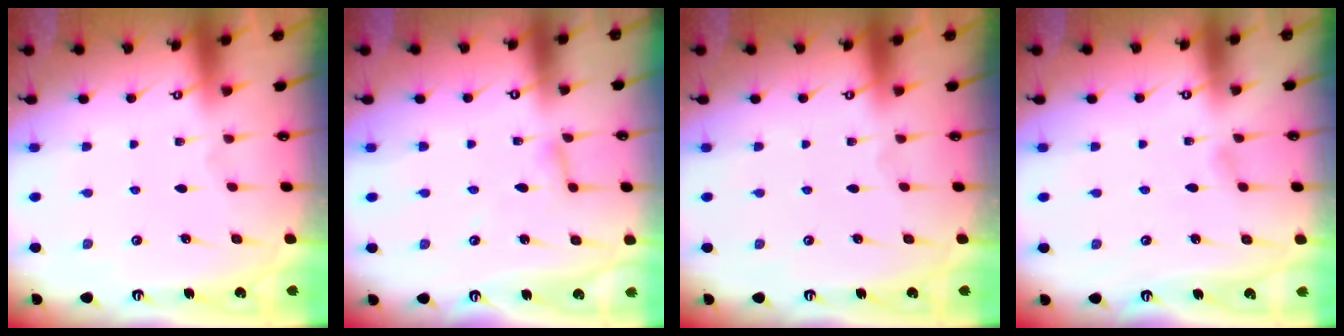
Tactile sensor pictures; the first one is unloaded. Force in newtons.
{"total": 2.8, "press": 2.8, "slide": 0.2}
{"total": 0.0}
{"total": 2.4, "press": 2.4, "slide": 0.3}